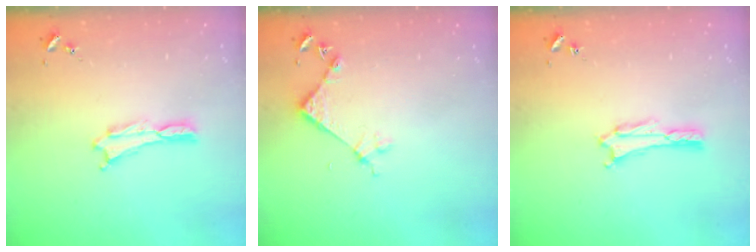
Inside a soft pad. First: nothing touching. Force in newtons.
{"total": 4.2, "press": 4.2, "slide": 0.3}
{"total": 1.8, "press": 1.8, "slide": 0.2}